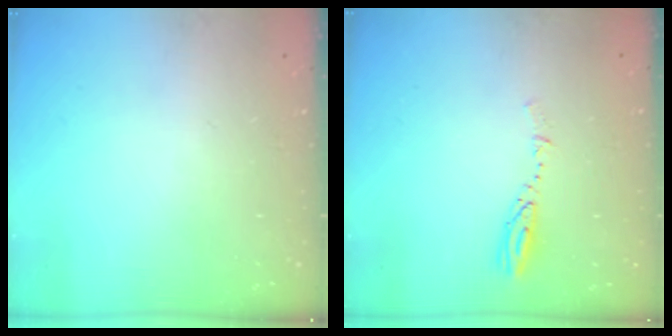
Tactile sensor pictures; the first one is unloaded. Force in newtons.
{"total": 3.7, "press": 3.7, "slide": 0.4}